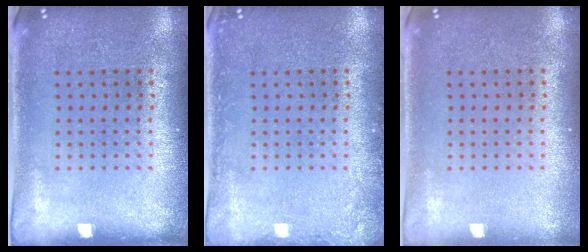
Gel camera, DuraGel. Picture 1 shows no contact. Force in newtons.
{"total": 1.3, "press": 1.3, "slide": 0.1}
{"total": 0.0}